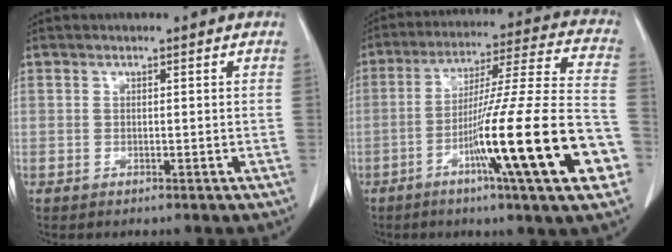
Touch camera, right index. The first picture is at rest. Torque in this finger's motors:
{"motor_torque": [1.61, -0.53, 0.63, 0.16]}